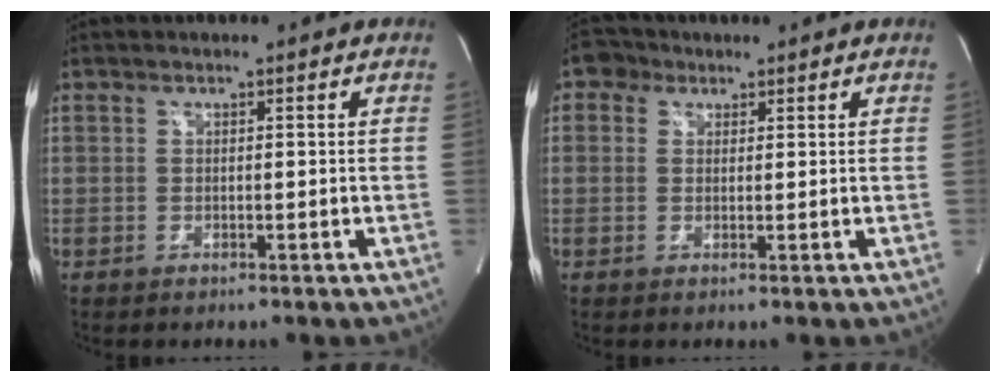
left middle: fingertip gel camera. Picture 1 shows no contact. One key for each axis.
{"total": 2.9, "fx": 1.5, "fy": 2.4, "fz": 0.6, "tx": -0.015, "ty": 0.011, "tz": 0.021}